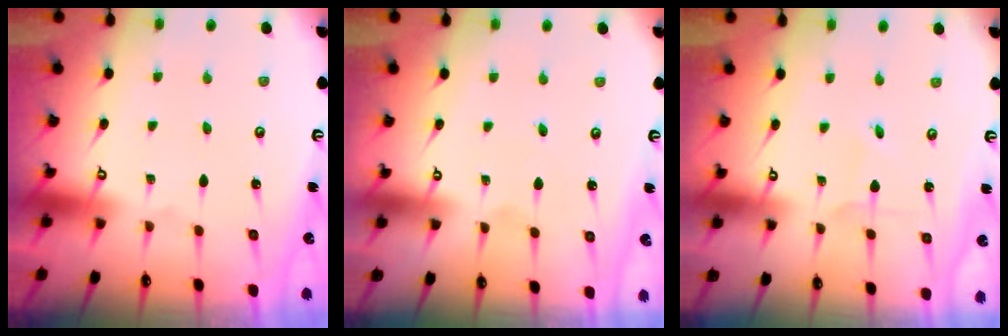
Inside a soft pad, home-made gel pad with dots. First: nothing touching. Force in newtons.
{"total": 2.5, "press": 2.5, "slide": 0.2}
{"total": 1.4, "press": 1.4, "slide": 0.1}